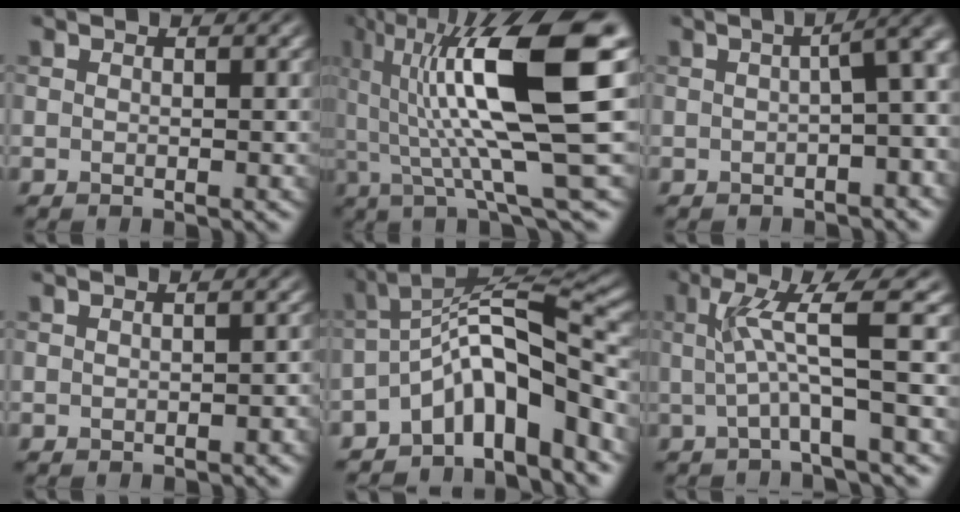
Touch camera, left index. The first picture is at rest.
{"total": 14.1, "force": [3.0, 2.8, 13.5], "torque": [-0.225, 0.009, 0.053]}
{"total": 6.1, "force": [-0.1, 2.1, 5.7], "torque": [-0.041, 0.014, 0.000]}
{"total": 1.1, "force": [-0.5, 0.5, 0.8], "torque": [-0.013, 0.000, -0.004]}
{"total": 9.3, "force": [-4.9, 2.9, 7.3], "torque": [-0.094, 0.021, -0.096]}
{"total": 5.4, "force": [0.5, 0.6, 5.3], "torque": [-0.098, 0.006, 0.009]}